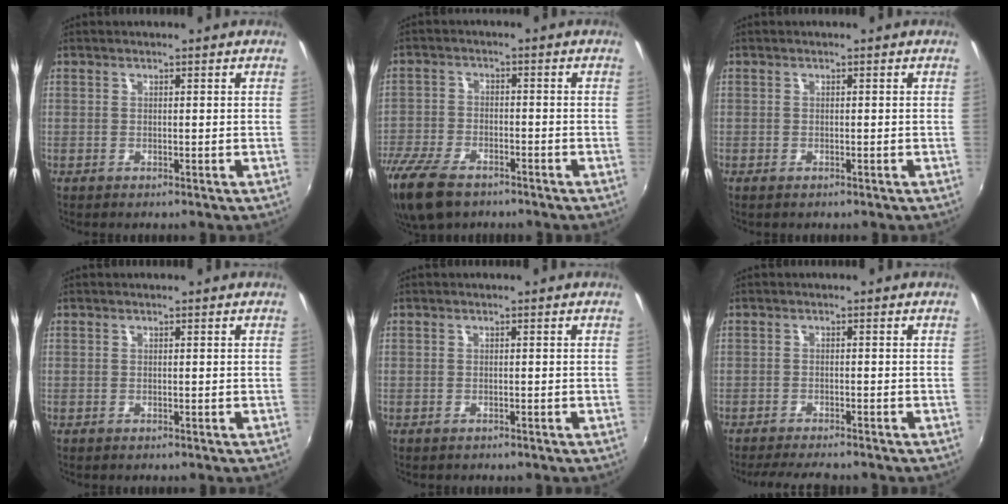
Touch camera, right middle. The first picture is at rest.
{"total": 13.5, "force": [-9.7, 6.3, 7.0], "torque": [-0.183, -0.041, -0.181]}
{"total": 0.7, "force": [-0.5, 0.3, 0.3], "torque": [-0.006, -0.005, -0.010]}
{"total": 0.0}
{"total": 0.7, "force": [-0.5, 0.4, 0.0], "torque": [-0.003, -0.003, -0.009]}
{"total": 7.3, "force": [-6.4, 0.9, 3.3], "torque": [-0.074, -0.017, -0.102]}